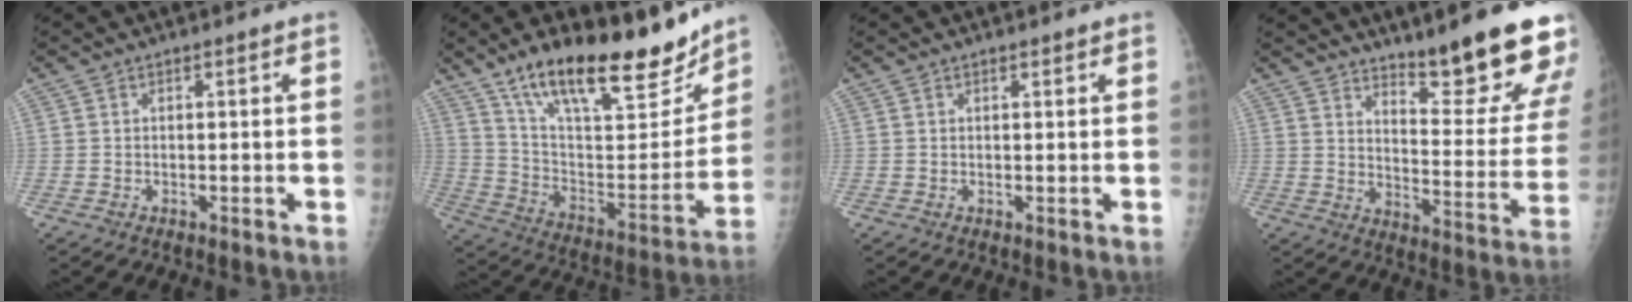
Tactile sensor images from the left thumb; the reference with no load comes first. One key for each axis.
{"total": 26.7, "fx": 19.0, "fy": 8.7, "fz": 16.7, "tx": -0.228, "ty": -0.072, "tz": 0.312}
{"total": 0.7, "fx": 0.6, "fy": 0.1, "fz": 0.3, "tx": -0.007, "ty": -0.004, "tz": 0.010}
{"total": 19.3, "fx": 14.7, "fy": 3.5, "fz": 12.0, "tx": -0.132, "ty": -0.114, "tz": 0.206}